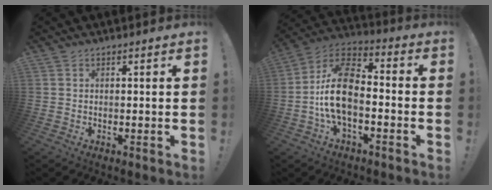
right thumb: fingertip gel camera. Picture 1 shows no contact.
{"total": 14.8, "force": [-3.4, 8.3, 11.8], "torque": [-0.224, 0.027, -0.055]}